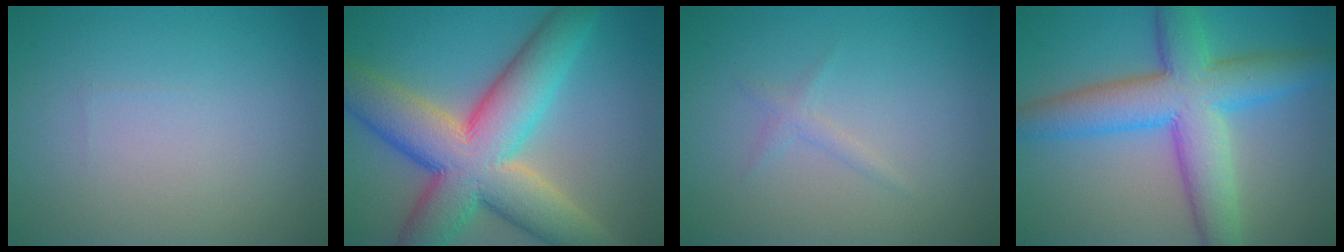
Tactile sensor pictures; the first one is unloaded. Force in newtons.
{"total": 12.7, "press": 12.6, "slide": 1.0}
{"total": 0.9, "press": 0.9, "slide": 0.1}
{"total": 9.0, "press": 9.0, "slide": 0.2}